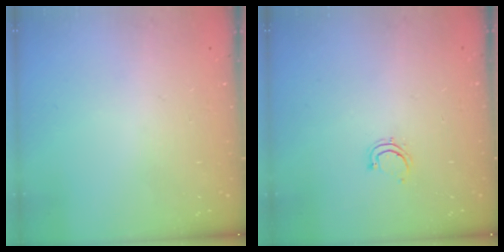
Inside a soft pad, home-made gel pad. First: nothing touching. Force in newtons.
{"total": 3.7, "press": 3.5, "slide": 1.2}